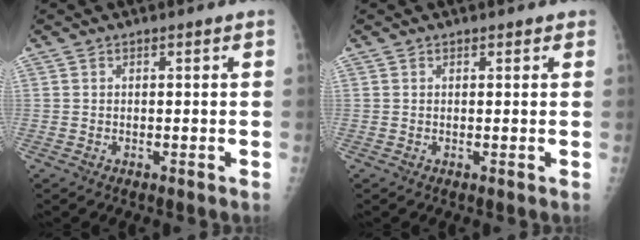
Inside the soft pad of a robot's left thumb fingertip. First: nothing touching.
{"total": 0.9, "force": [0.8, 0.6, 0.1], "torque": [0.008, -0.004, 0.006]}